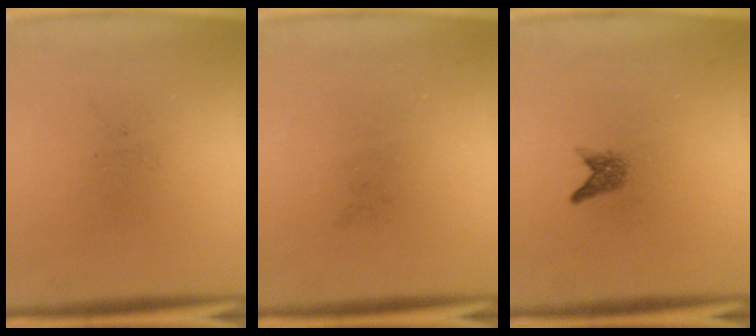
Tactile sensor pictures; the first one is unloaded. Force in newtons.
{"total": 0.0}
{"total": 1.5}